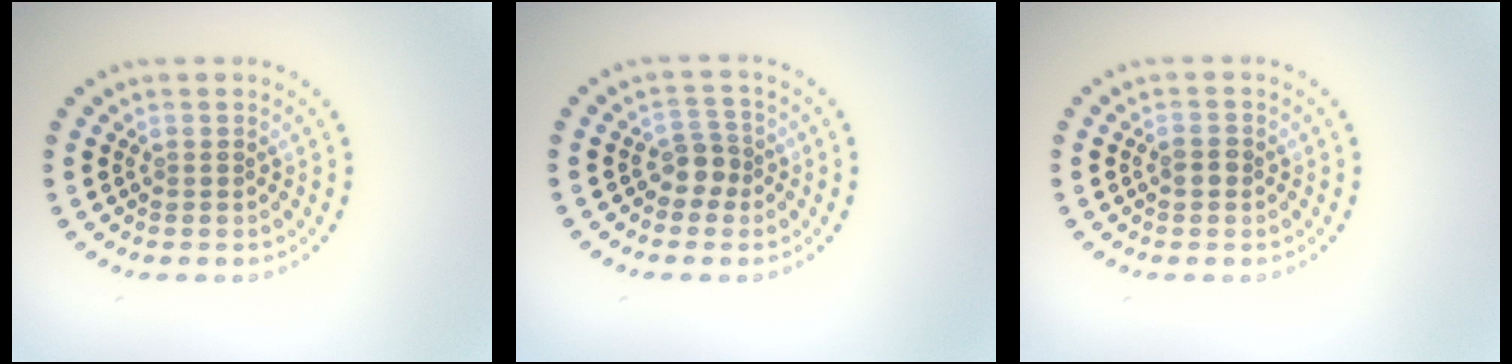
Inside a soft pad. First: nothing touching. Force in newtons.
{"total": 2.1, "press": 1.8, "slide": 1.1}
{"total": 1.2, "press": 1.1, "slide": 0.2}